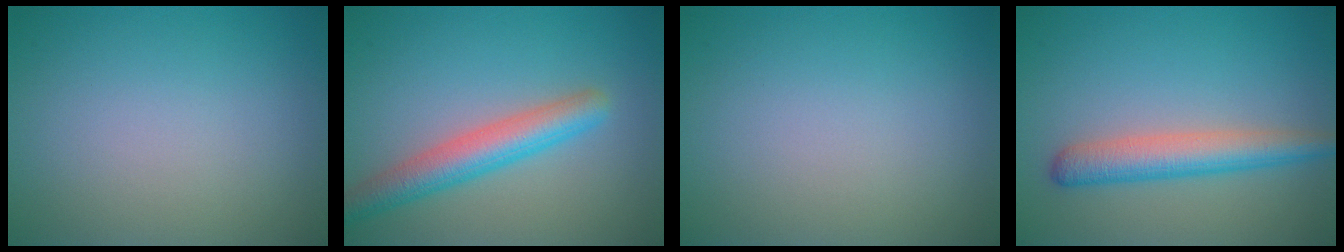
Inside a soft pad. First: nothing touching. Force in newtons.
{"total": 4.5, "press": 4.5, "slide": 0.2}
{"total": 0.0}
{"total": 4.1, "press": 4.1, "slide": 0.1}